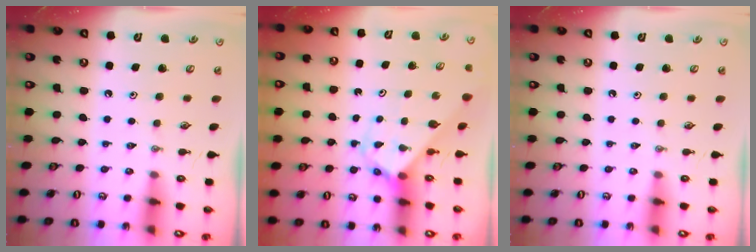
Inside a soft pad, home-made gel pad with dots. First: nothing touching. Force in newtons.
{"total": 2.7, "press": 2.7, "slide": 0.1}
{"total": 0.0}